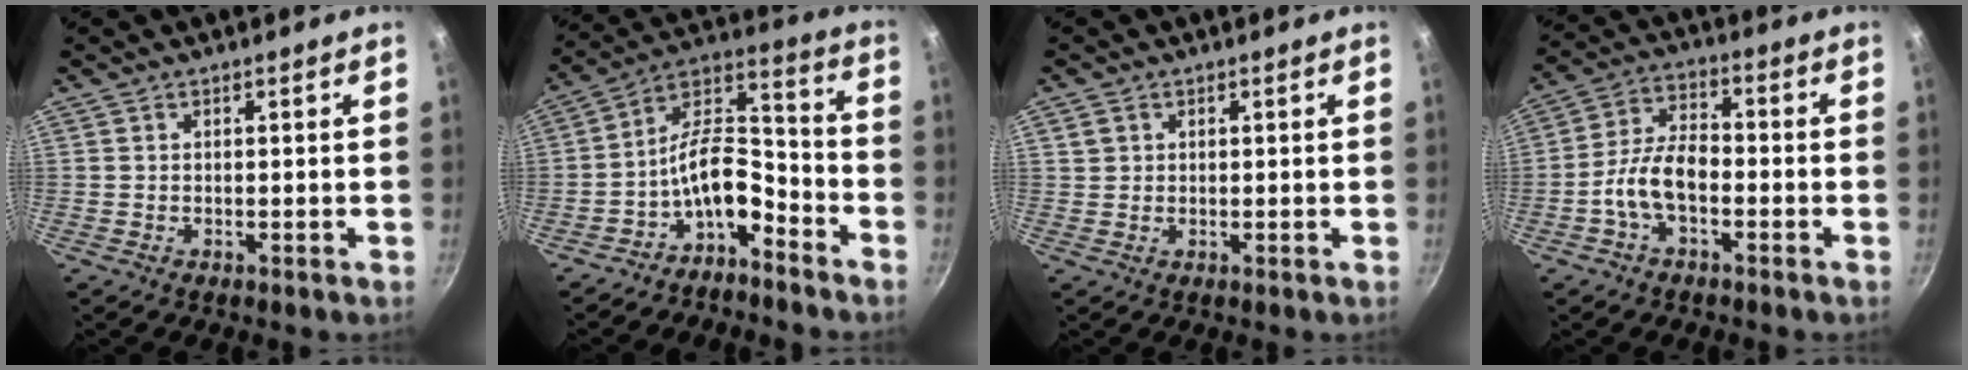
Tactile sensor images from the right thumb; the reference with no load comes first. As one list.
[{"total": 11.3, "force": [-6.7, 5.4, 7.4], "torque": [-0.119, 0.092, -0.125]}, {"total": 1.8, "force": [0.7, 1.6, 0.6], "torque": [-0.006, 0.004, 0.013]}, {"total": 8.7, "force": [-3.0, 4.6, 6.8], "torque": [-0.117, 0.040, -0.064]}]